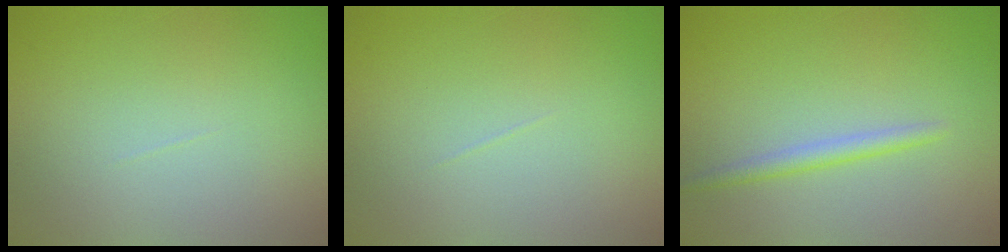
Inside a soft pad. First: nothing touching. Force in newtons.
{"total": 0.0}
{"total": 1.6, "press": 1.6, "slide": 0.0}